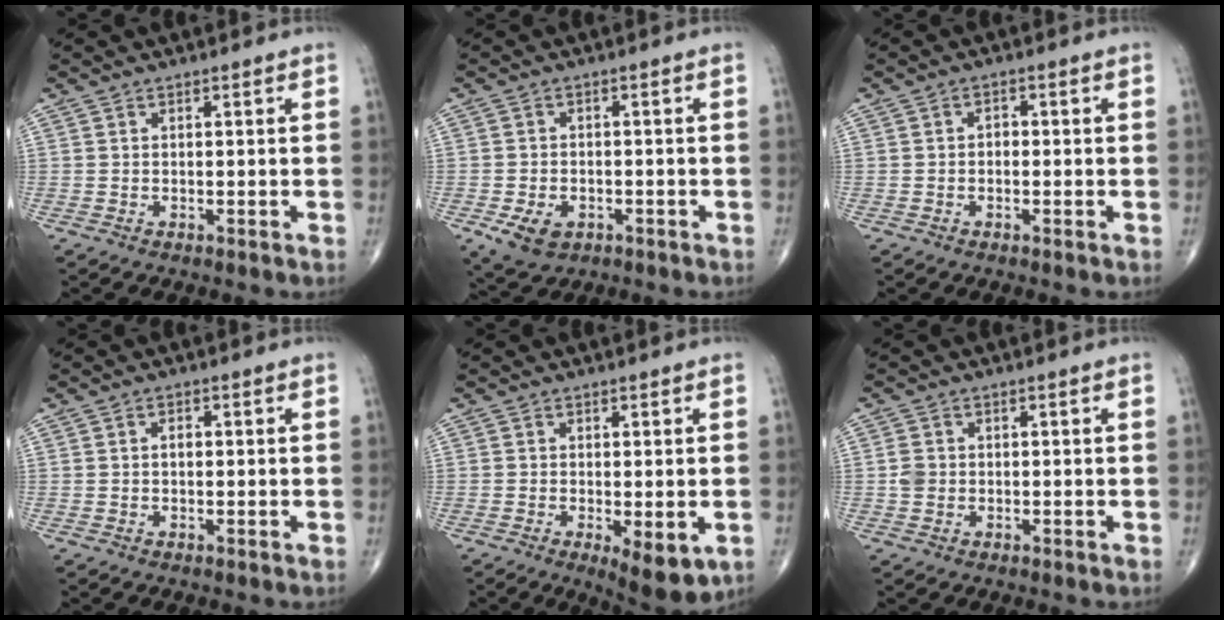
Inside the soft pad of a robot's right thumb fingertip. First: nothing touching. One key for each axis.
{"total": 6.0, "fx": -2.5, "fy": 4.2, "fz": 3.5, "tx": -0.059, "ty": 0.005, "tz": -0.034}
{"total": 1.3, "fx": -0.2, "fy": 0.9, "fz": 0.8, "tx": -0.004, "ty": 0.004, "tz": -0.008}
{"total": 1.2, "fx": 0.1, "fy": 0.7, "fz": 0.9, "tx": -0.014, "ty": 0.002, "tz": -0.001}
{"total": 7.4, "fx": -2.3, "fy": 2.8, "fz": 6.5, "tx": -0.088, "ty": -0.017, "tz": -0.029}
{"total": 2.2, "fx": -0.2, "fy": 1.8, "fz": 1.1, "tx": -0.019, "ty": 0.006, "tz": -0.005}